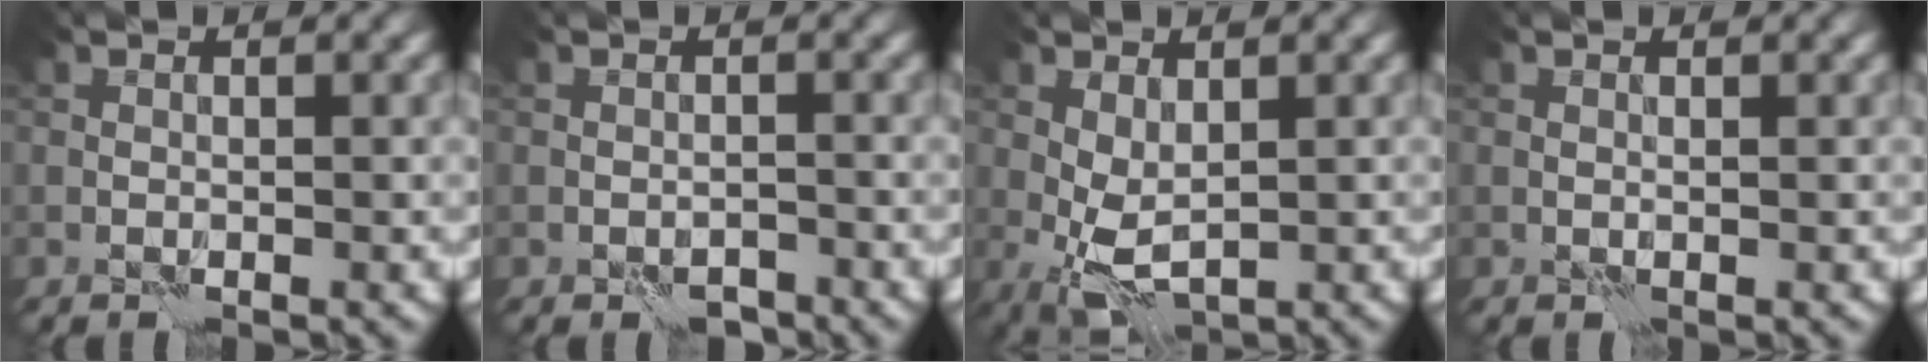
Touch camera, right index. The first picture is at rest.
{"total": 1.5, "force": [-1.3, 0.7, 0.4], "torque": [0.001, 0.006, -0.020]}
{"total": 3.1, "force": [0.1, 1.5, 2.7], "torque": [-0.060, -0.001, 0.003]}
{"total": 0.0}